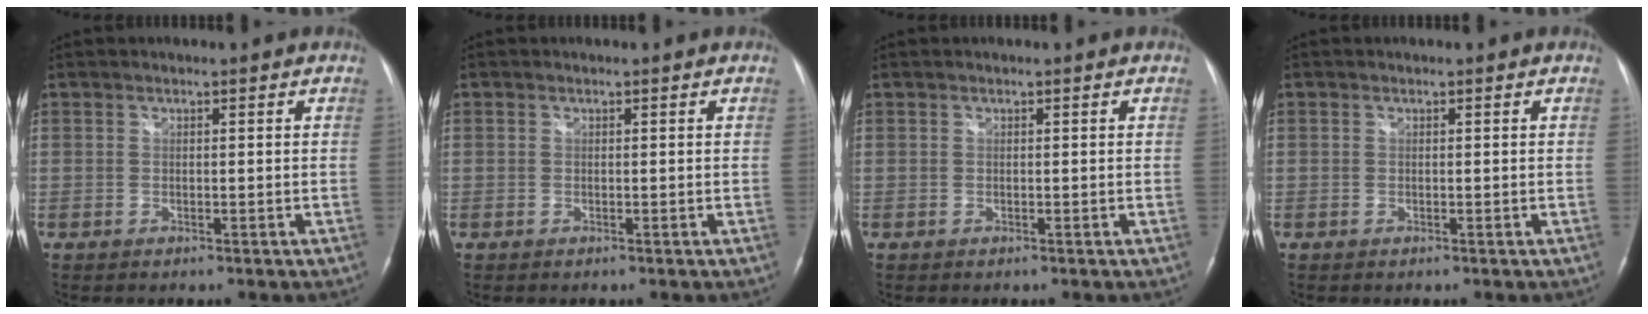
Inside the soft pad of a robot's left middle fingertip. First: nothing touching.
{"total": 0.0}
{"total": 0.0}
{"total": 0.0}